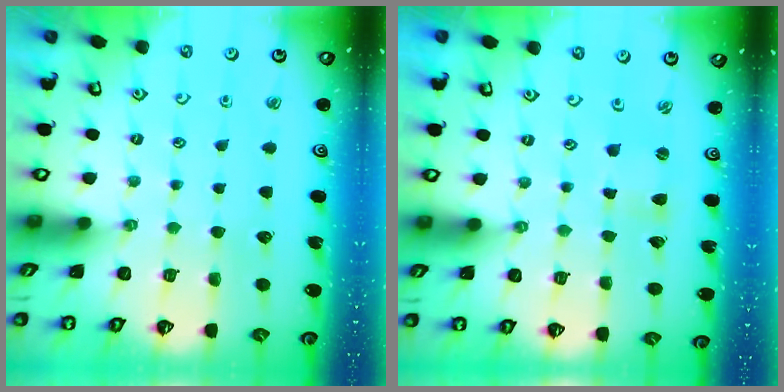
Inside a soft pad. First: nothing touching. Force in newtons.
{"total": 1.9, "press": 1.9, "slide": 0.4}